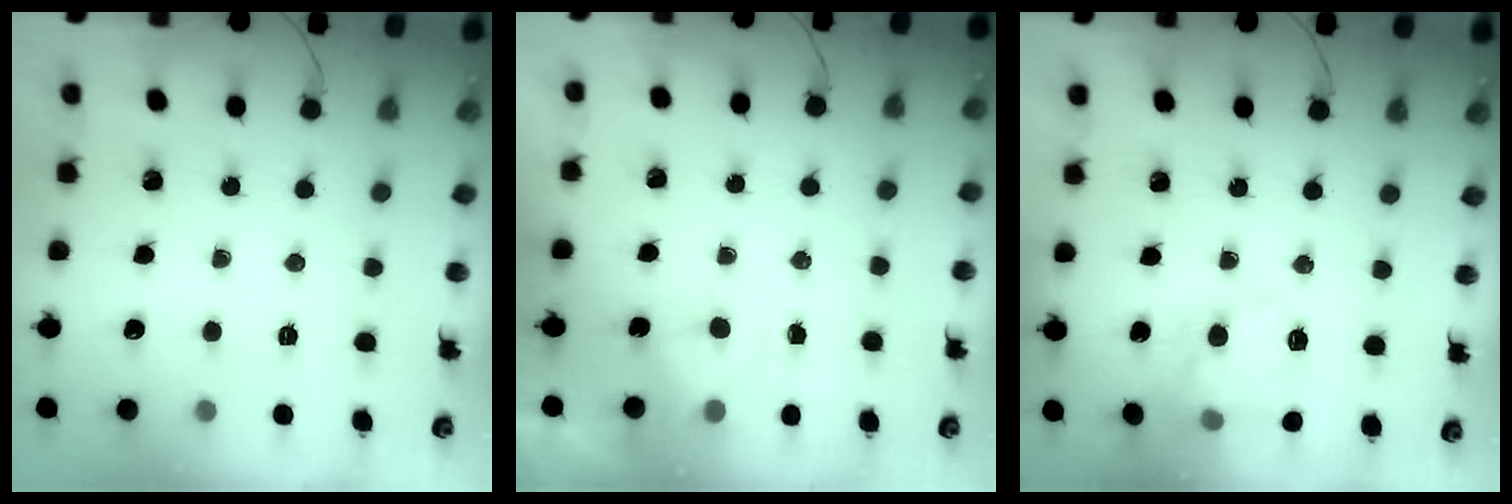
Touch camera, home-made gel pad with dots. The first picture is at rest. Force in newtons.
{"total": 4.4, "press": 4.2, "slide": 1.2}
{"total": 11.7, "press": 11.6, "slide": 1.2}